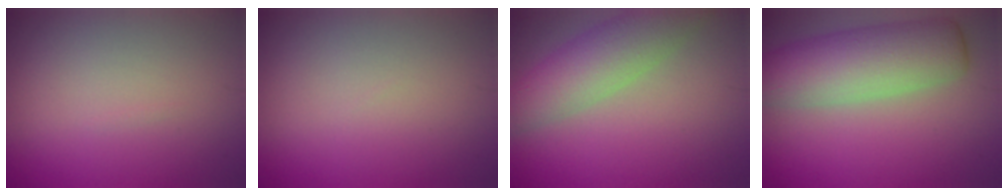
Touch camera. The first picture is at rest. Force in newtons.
{"total": 0.0}
{"total": 5.4, "press": 5.4, "slide": 0.4}
{"total": 7.4, "press": 7.4, "slide": 0.2}